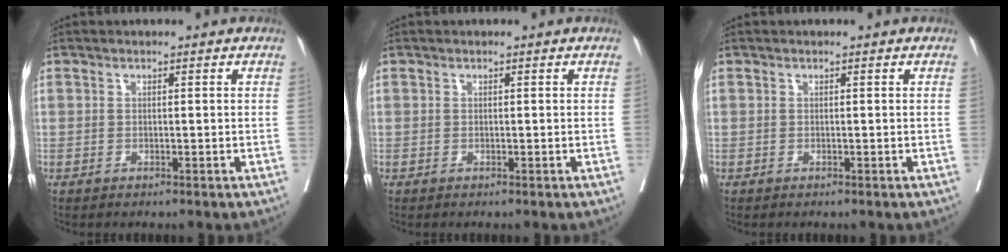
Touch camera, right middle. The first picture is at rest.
{"total": 0.0}
{"total": 0.0}